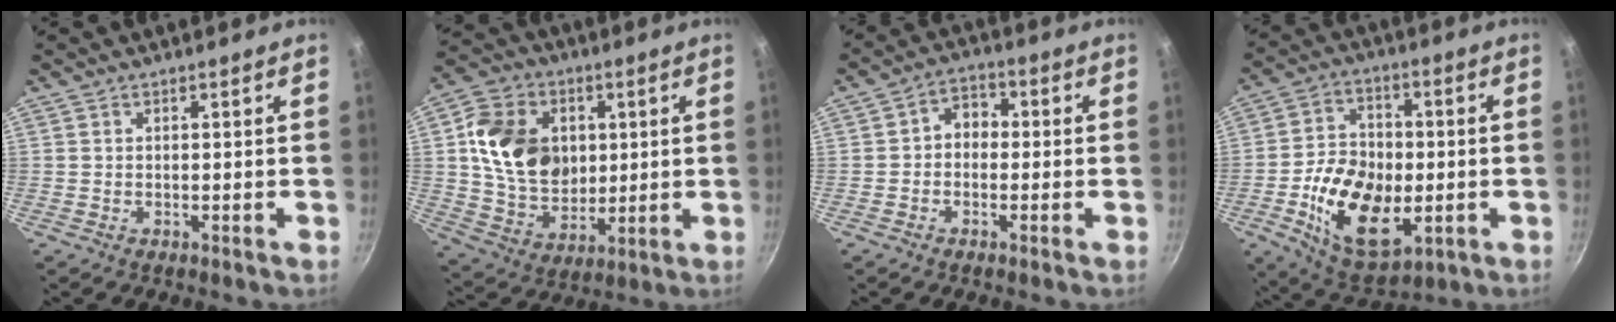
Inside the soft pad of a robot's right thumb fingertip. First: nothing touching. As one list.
[{"total": 17.0, "force": [3.1, 13.0, 10.4], "torque": [-0.158, -0.003, 0.060]}, {"total": 4.8, "force": [-0.4, 3.9, 2.9], "torque": [-0.017, 0.018, -0.020]}, {"total": 17.6, "force": [-3.6, 11.1, 13.1], "torque": [-0.206, 0.009, -0.053]}]